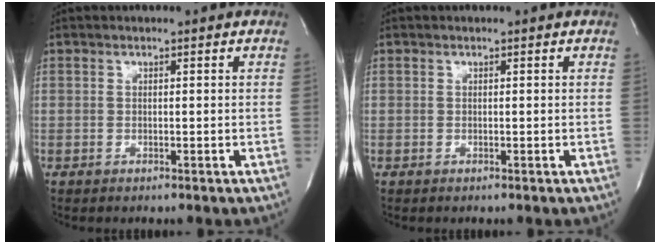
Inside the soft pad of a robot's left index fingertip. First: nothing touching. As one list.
[{"total": 0.0}]